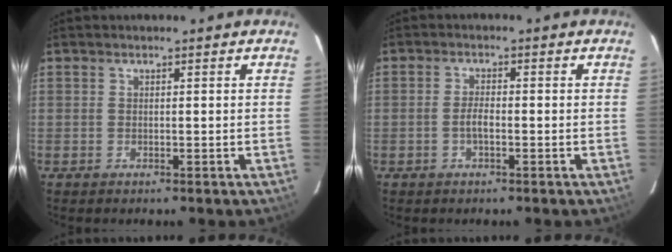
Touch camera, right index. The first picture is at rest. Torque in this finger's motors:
{"motor_torque": [0.31, -0.14, 0.19, 0.05]}